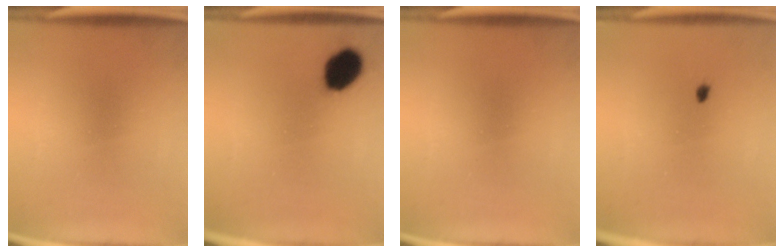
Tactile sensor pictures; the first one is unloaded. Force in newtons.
{"total": 8.7}
{"total": 0.0}
{"total": 1.4}